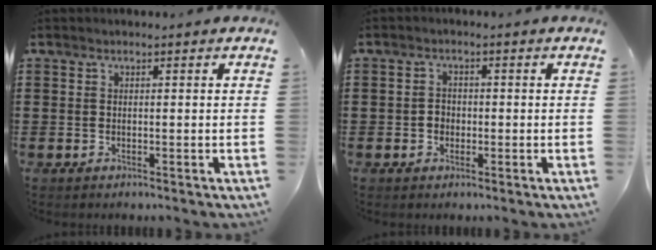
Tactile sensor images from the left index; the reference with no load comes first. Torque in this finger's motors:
{"motor_torque": [0.37, 0.30, 0.11, 0.01]}